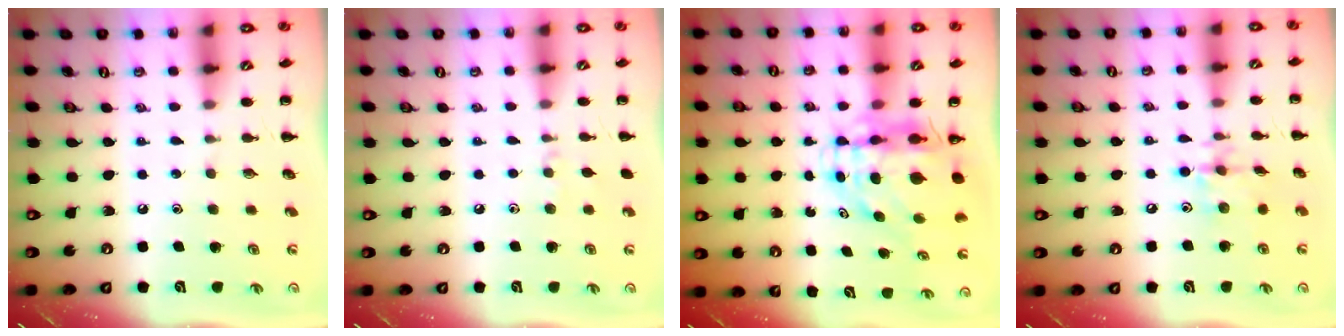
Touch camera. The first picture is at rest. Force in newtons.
{"total": 4.6, "press": 4.3, "slide": 1.6}
{"total": 7.6, "press": 7.3, "slide": 2.0}
{"total": 7.6, "press": 7.5, "slide": 0.6}